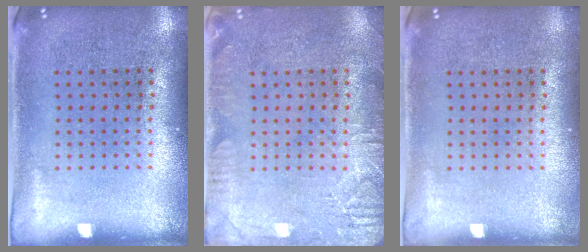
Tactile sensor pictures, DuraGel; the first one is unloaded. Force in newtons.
{"total": 2.8, "press": 2.7, "slide": 0.4}
{"total": 0.0}